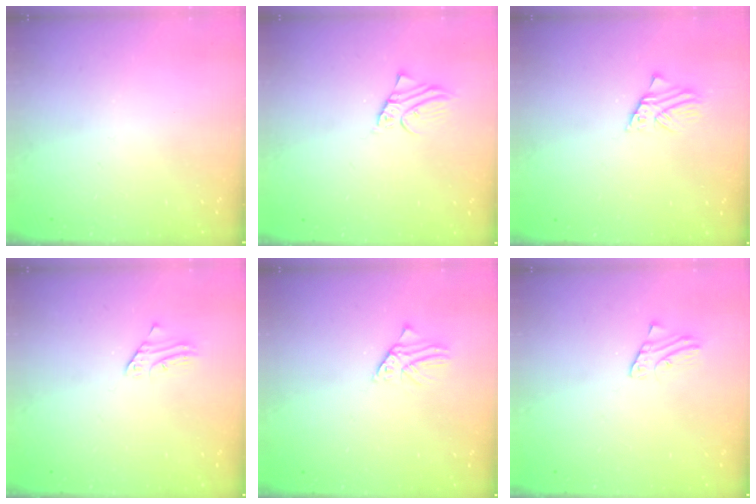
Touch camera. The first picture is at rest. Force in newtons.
{"total": 2.1, "press": 2.1, "slide": 0.1}
{"total": 1.8, "press": 1.8, "slide": 0.1}
{"total": 1.9, "press": 1.9, "slide": 0.2}
{"total": 1.3, "press": 1.3, "slide": 0.0}
{"total": 1.2, "press": 1.2, "slide": 0.1}